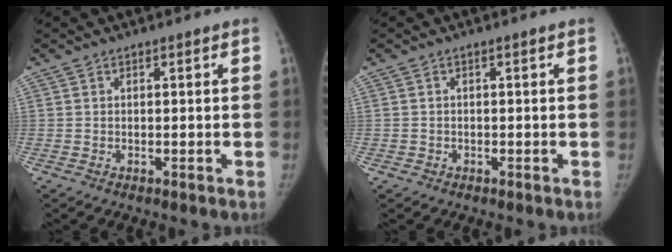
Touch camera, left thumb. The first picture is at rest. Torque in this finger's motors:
{"motor_torque": [-0.15, -0.05, 0.54, -0.09, -0.01]}